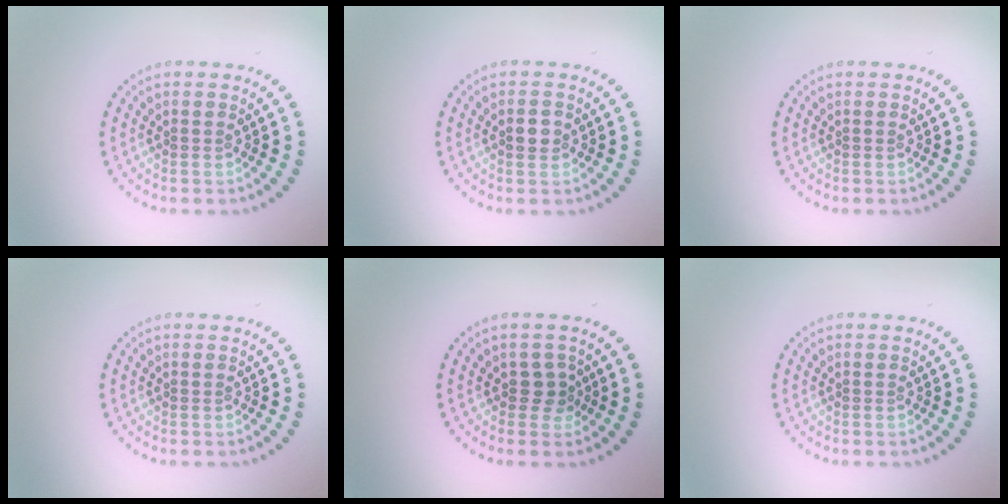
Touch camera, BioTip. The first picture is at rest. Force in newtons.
{"total": 1.5, "press": 1.5, "slide": 0.3}
{"total": 0.0}
{"total": 0.0}
{"total": 1.5, "press": 1.3, "slide": 0.8}
{"total": 0.0}